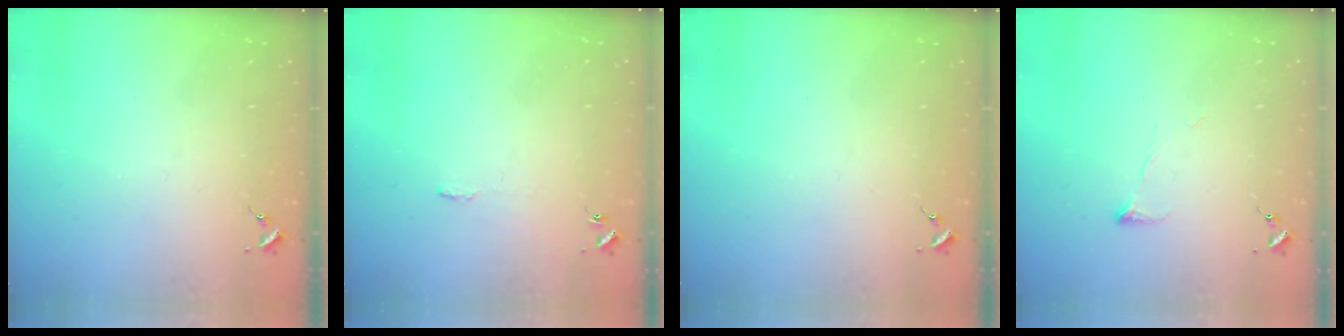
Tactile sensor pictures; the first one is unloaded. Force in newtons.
{"total": 3.8, "press": 3.8, "slide": 0.4}
{"total": 0.0}
{"total": 4.7, "press": 4.7, "slide": 0.8}